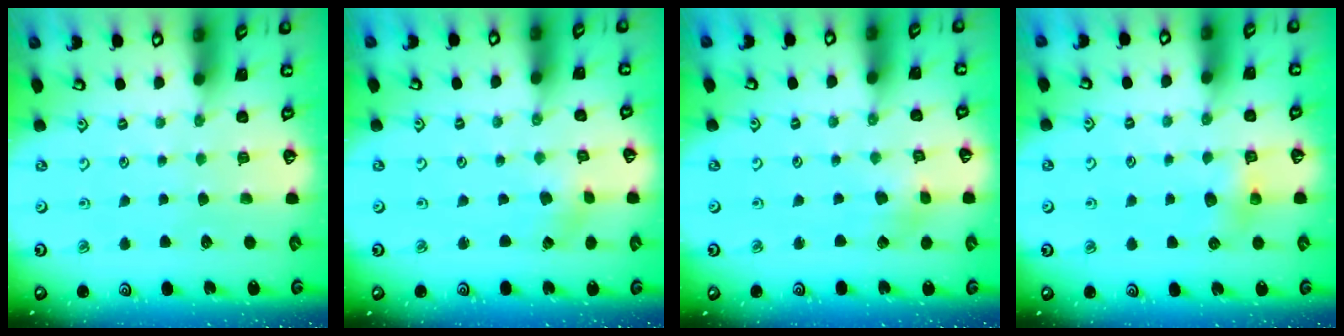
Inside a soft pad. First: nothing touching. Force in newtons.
{"total": 0.5, "press": 0.5, "slide": 0.1}
{"total": 2.9, "press": 2.9, "slide": 0.1}
{"total": 6.0, "press": 6.0, "slide": 0.4}